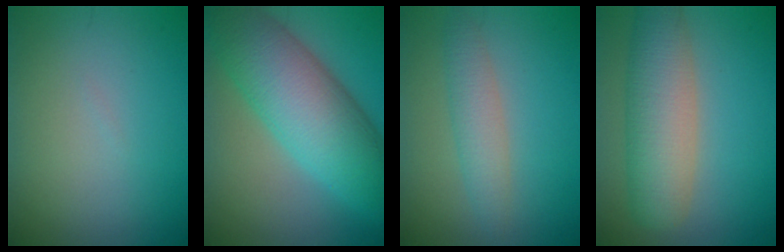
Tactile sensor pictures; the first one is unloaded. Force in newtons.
{"total": 11.2, "press": 11.2, "slide": 0.2}
{"total": 3.0, "press": 3.0, "slide": 0.1}
{"total": 6.9, "press": 6.9, "slide": 0.2}